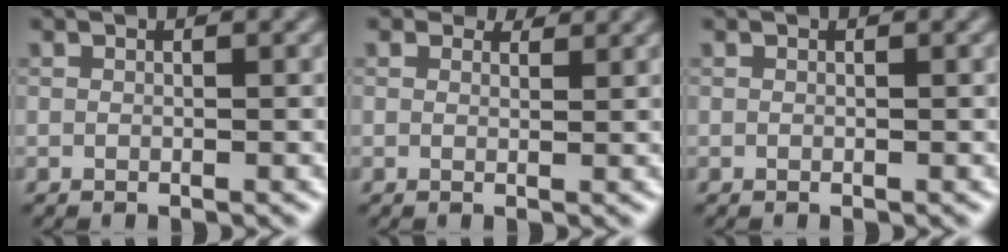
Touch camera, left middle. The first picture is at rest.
{"total": 2.1, "force": [1.8, 1.0, 0.5], "torque": [-0.016, 0.000, 0.007]}
{"total": 0.0}